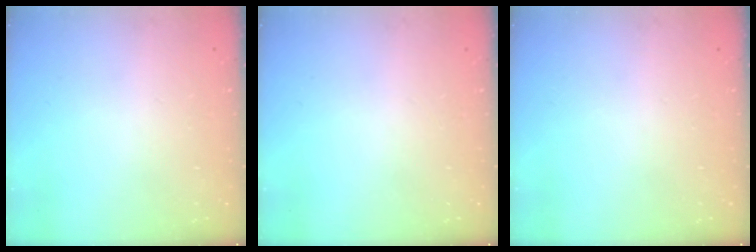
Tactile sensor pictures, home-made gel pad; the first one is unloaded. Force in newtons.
{"total": 0.0}
{"total": 0.0}